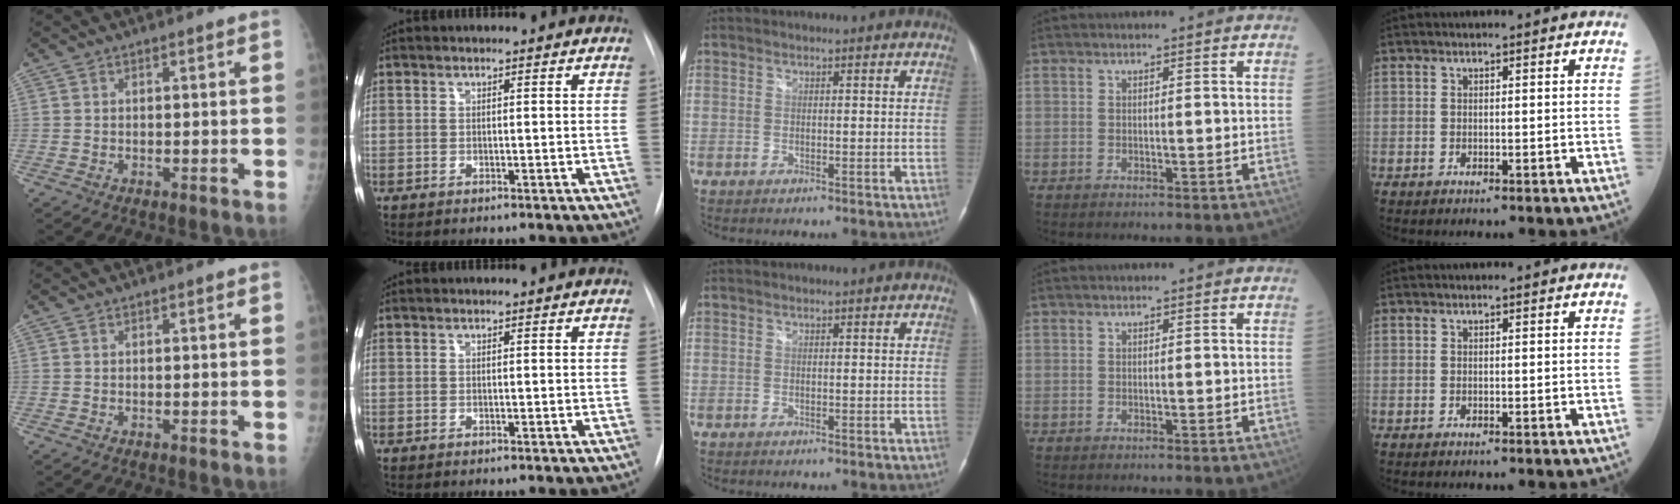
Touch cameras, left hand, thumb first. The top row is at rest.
{}